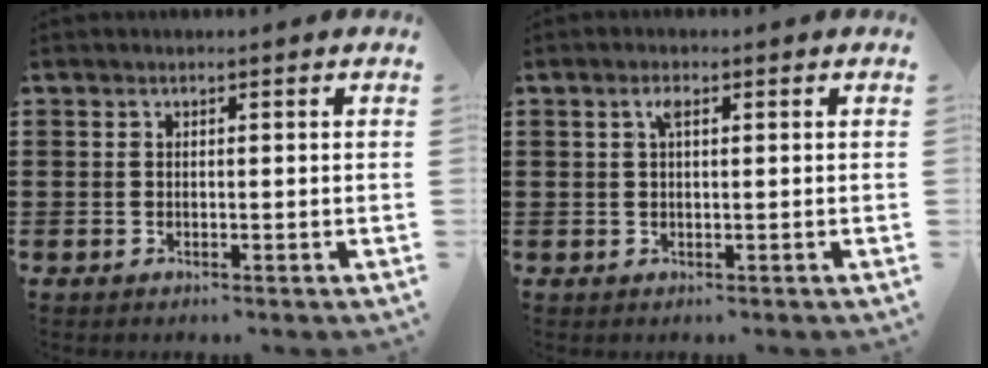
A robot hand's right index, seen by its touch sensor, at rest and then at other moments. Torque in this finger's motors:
{"motor_torque": [0.14, -0.07, 0.03, 0.05]}